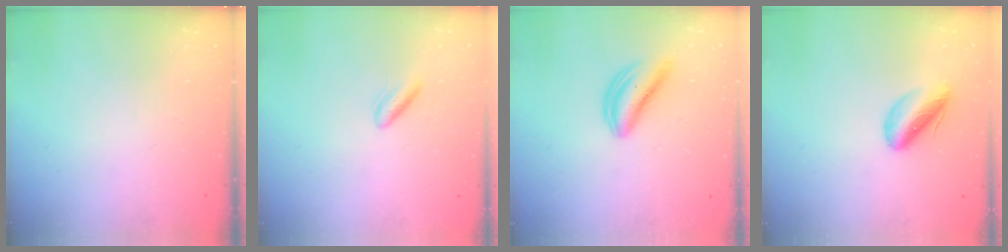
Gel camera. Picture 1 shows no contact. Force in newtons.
{"total": 2.9, "press": 2.5, "slide": 1.3}
{"total": 5.5, "press": 5.5, "slide": 0.6}
{"total": 6.3, "press": 6.3, "slide": 0.8}